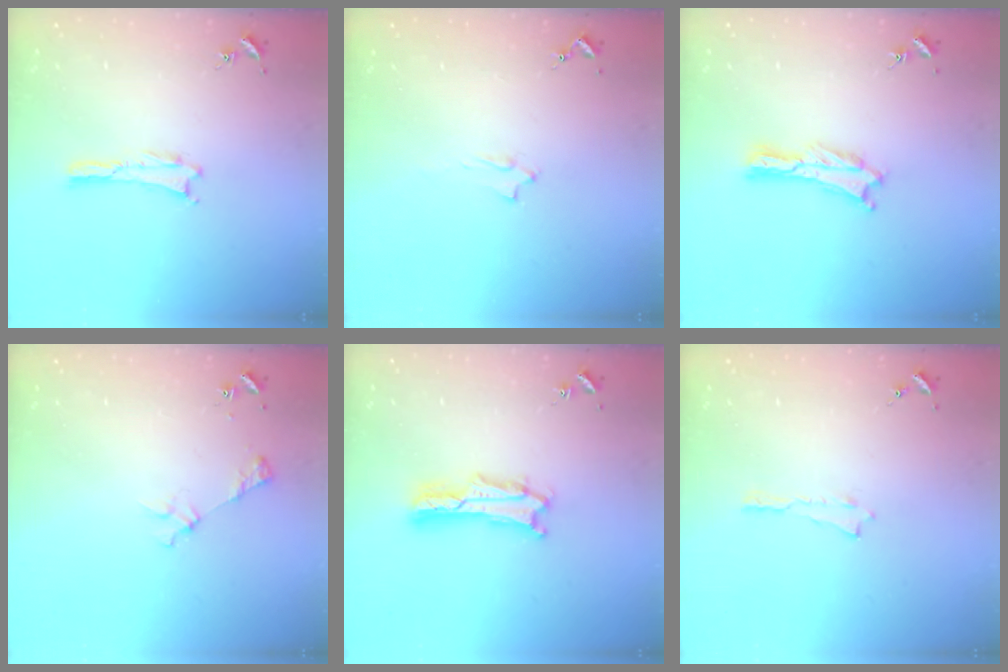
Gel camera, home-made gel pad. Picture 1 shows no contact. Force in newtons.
{"total": 2.0, "press": 2.0, "slide": 0.4}
{"total": 0.7, "press": 0.7, "slide": 0.2}
{"total": 3.3, "press": 3.3, "slide": 0.3}
{"total": 2.7, "press": 2.7, "slide": 0.4}
{"total": 0.0}